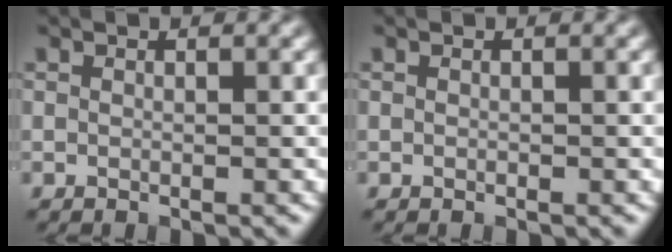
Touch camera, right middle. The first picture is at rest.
{"total": 0.0}